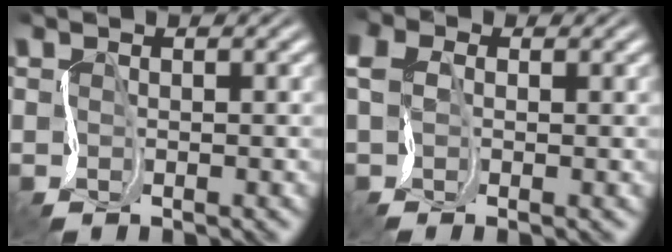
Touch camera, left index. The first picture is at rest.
{"total": 3.3, "force": [0.5, 2.2, 2.3], "torque": [-0.041, 0.022, -0.003]}